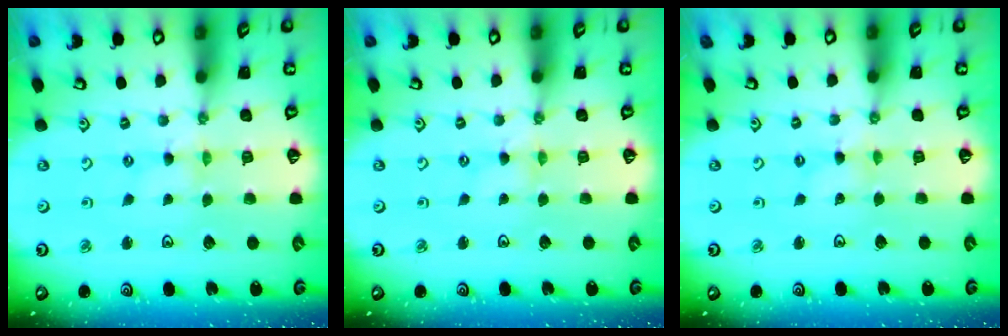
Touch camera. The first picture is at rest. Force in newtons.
{"total": 0.6, "press": 0.6, "slide": 0.1}
{"total": 1.1, "press": 1.1, "slide": 0.2}